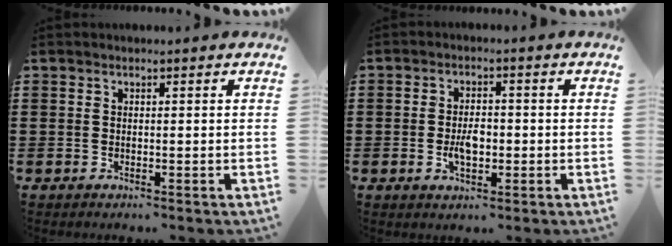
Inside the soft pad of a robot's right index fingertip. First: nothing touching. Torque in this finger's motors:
{"motor_torque": [2.14, 0.00, 0.28, 0.07]}